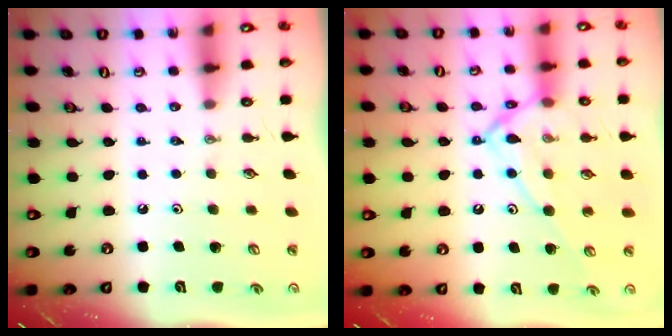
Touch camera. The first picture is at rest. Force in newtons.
{"total": 14.8, "press": 14.8, "slide": 1.0}